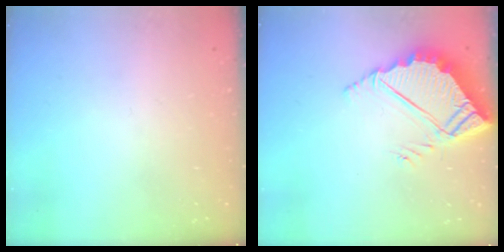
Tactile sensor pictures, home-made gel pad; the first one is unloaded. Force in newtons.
{"total": 7.8, "press": 7.7, "slide": 0.5}